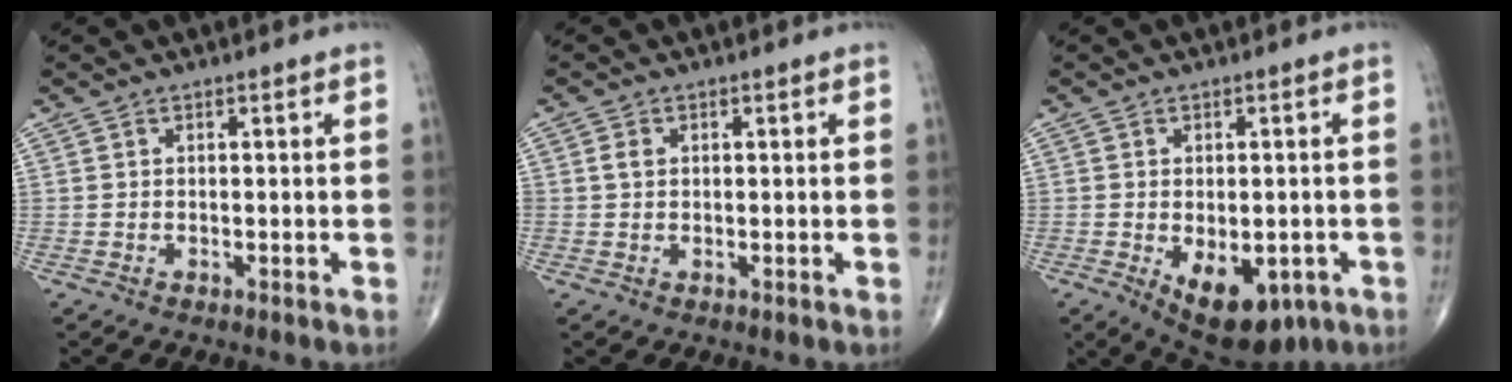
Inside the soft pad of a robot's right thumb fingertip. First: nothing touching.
{"total": 1.7, "force": [0.3, 1.3, 1.1], "torque": [-0.019, 0.003, 0.007]}
{"total": 12.1, "force": [-4.4, 6.7, 9.0], "torque": [-0.118, -0.003, -0.047]}